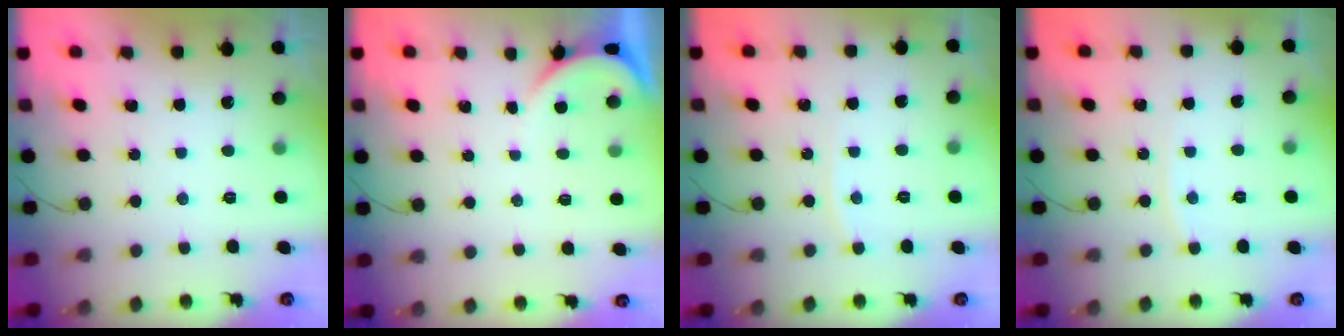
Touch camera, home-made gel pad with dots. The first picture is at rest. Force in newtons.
{"total": 0.0}
{"total": 2.9, "press": 2.9, "slide": 0.5}
{"total": 2.9, "press": 2.9, "slide": 0.5}